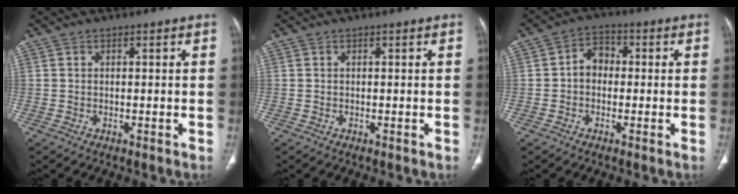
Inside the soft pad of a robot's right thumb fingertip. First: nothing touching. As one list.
[{"total": 0.0}, {"total": 4.7, "force": [-0.4, 3.8, 2.8], "torque": [-0.026, 0.019, -0.018]}]